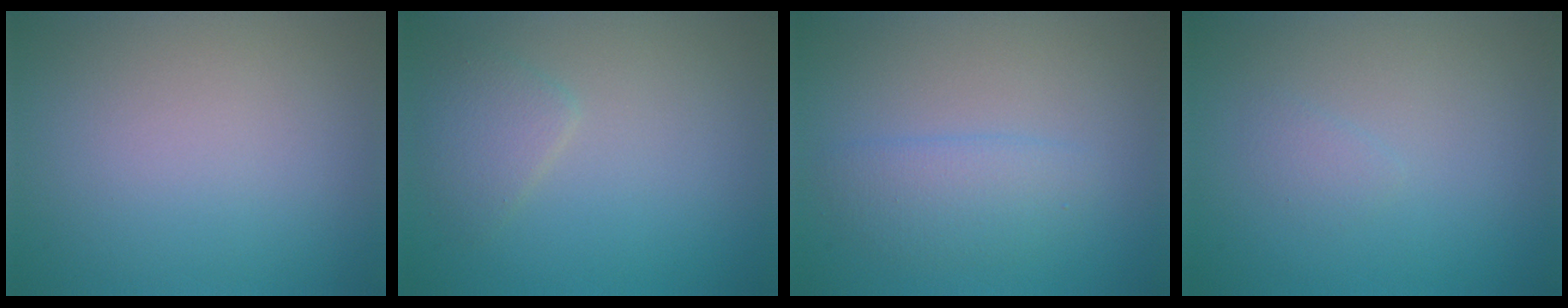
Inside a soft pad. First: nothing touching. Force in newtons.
{"total": 2.0, "press": 2.0, "slide": 0.1}
{"total": 2.4, "press": 2.4, "slide": 0.1}
{"total": 0.8, "press": 0.8, "slide": 0.0}